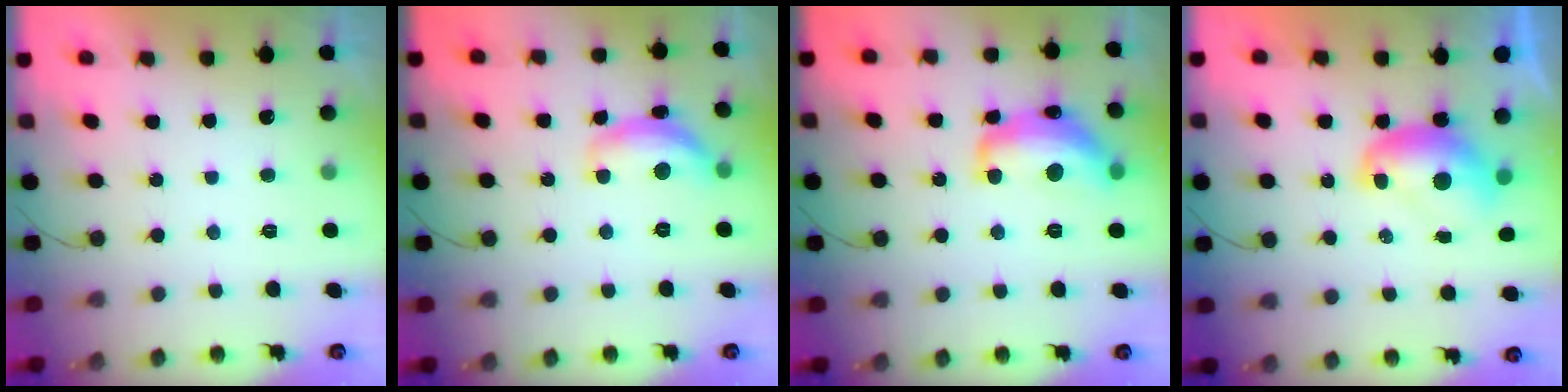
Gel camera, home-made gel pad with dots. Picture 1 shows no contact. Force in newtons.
{"total": 12.2, "press": 12.2, "slide": 0.6}
{"total": 14.6, "press": 14.5, "slide": 0.8}
{"total": 8.3, "press": 8.3, "slide": 0.4}